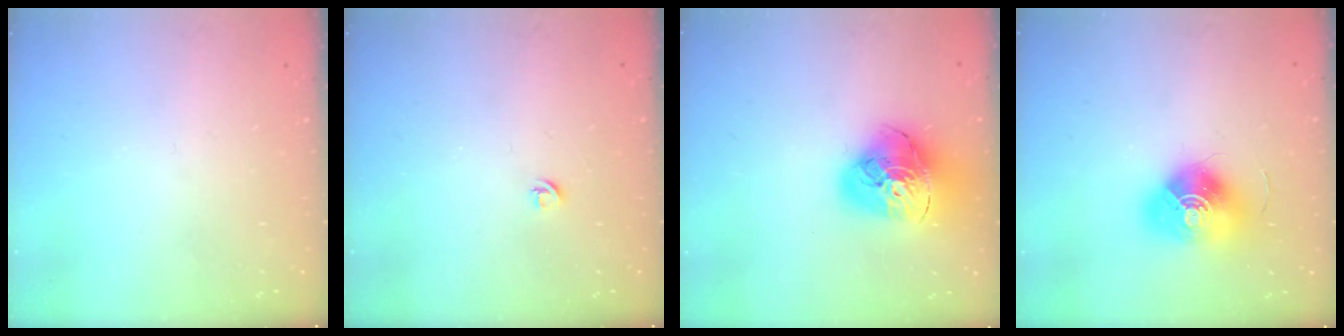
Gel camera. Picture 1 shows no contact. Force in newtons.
{"total": 3.6, "press": 3.6, "slide": 0.5}
{"total": 19.9, "press": 19.8, "slide": 2.2}
{"total": 16.2, "press": 16.2, "slide": 0.5}